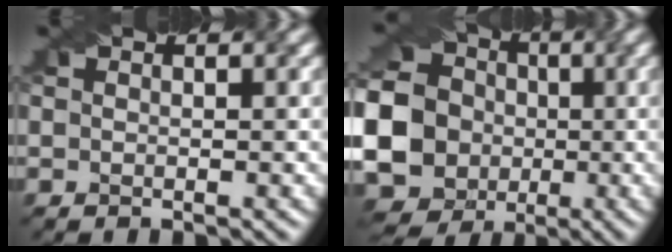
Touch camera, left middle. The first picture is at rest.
{"total": 20.9, "force": [-2.1, 19.6, 7.1], "torque": [-0.185, 0.002, -0.081]}